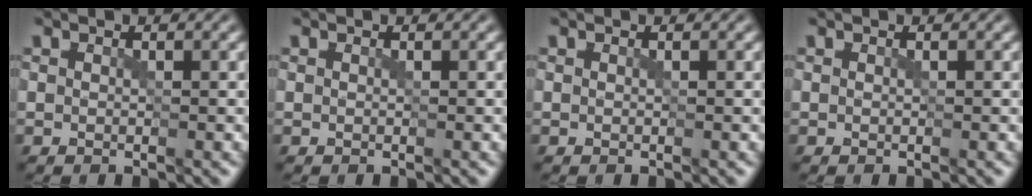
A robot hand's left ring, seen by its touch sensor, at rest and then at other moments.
{"total": 0.0}
{"total": 0.0}
{"total": 0.0}